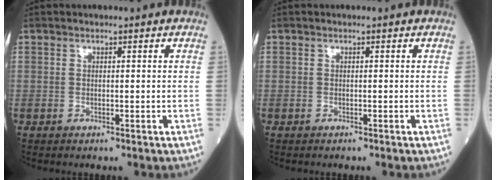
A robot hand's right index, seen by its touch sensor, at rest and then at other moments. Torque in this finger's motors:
{"motor_torque": [0.09, -0.02, -0.03, -0.01]}